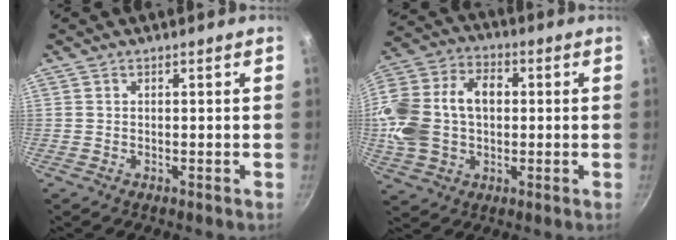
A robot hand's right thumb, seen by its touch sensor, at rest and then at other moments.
{"total": 18.8, "force": [0.8, 13.4, 13.2], "torque": [-0.254, 0.040, 0.007]}